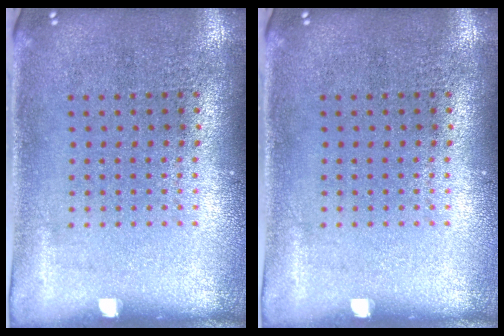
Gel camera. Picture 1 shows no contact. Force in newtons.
{"total": 0.0}